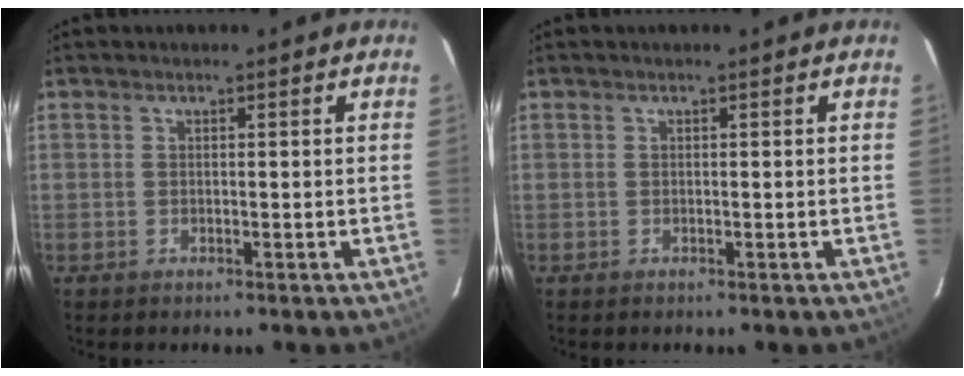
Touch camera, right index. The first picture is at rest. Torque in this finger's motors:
{"motor_torque": [-0.02, -0.02, 0.02, 0.00]}